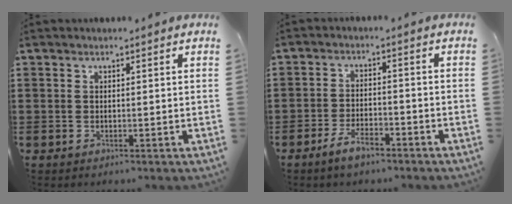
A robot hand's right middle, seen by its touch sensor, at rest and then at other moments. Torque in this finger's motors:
{"motor_torque": [1.44, 0.17, 0.18, 0.02]}